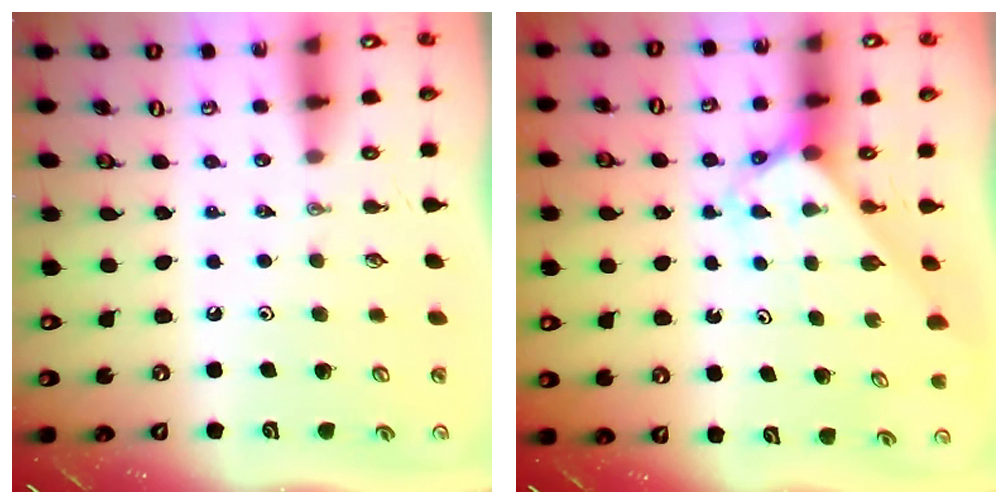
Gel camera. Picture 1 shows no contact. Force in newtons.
{"total": 2.6, "press": 2.6, "slide": 0.2}